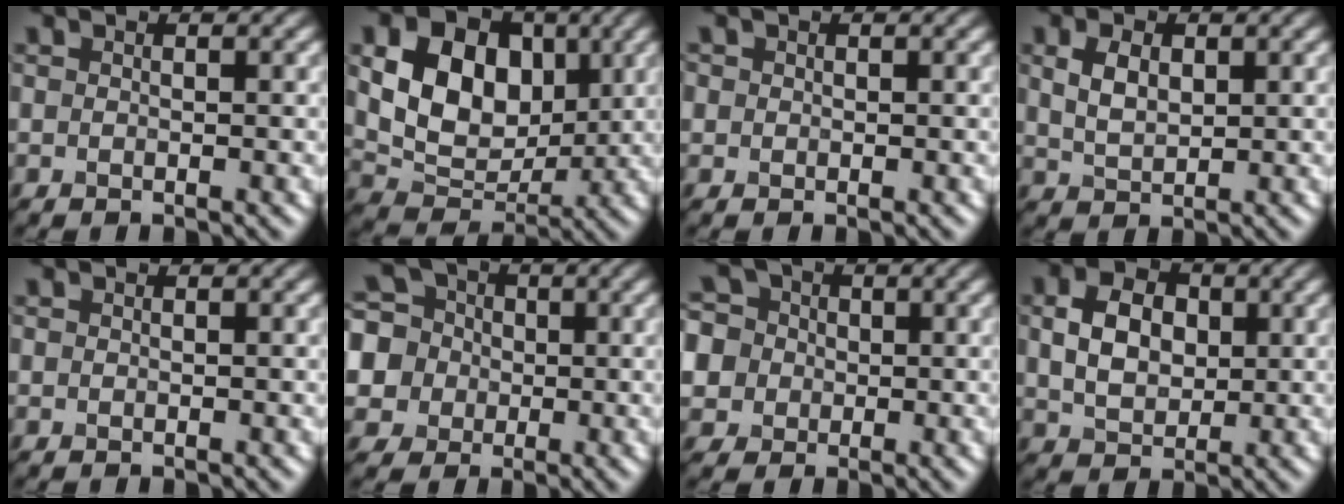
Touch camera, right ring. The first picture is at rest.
{"total": 9.1, "force": [1.8, 6.6, 5.9], "torque": [-0.116, -0.004, 0.031]}
{"total": 0.8, "force": [0.2, 0.7, 0.1], "torque": [0.004, 0.000, -0.001]}
{"total": 2.9, "force": [1.0, 1.8, 2.1], "torque": [-0.047, 0.001, 0.022]}
{"total": 0.0}
{"total": 7.7, "force": [-0.5, 7.3, 2.4], "torque": [-0.069, 0.030, -0.040]}
{"total": 7.9, "force": [0.7, 7.3, 3.0], "torque": [-0.063, 0.035, -0.018]}
{"total": 4.8, "force": [0.9, 3.5, 3.2], "torque": [-0.067, 0.003, 0.014]}